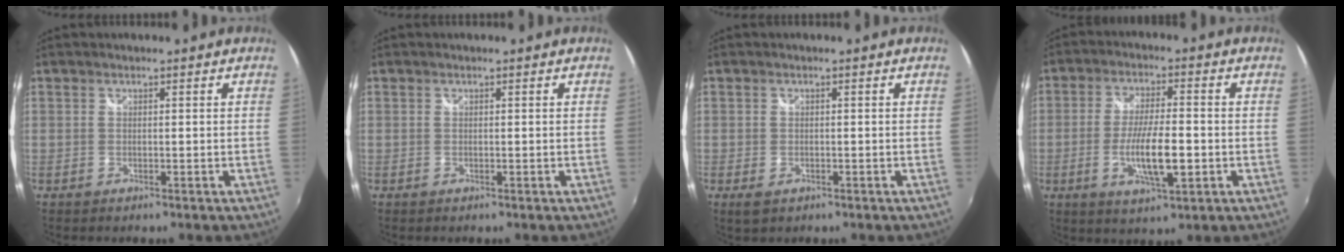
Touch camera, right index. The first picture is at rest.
{"total": 0.0}
{"total": 2.3, "force": [-1.3, 1.4, 1.4], "torque": [-0.026, -0.009, -0.020]}
{"total": 9.7, "force": [-2.5, 2.2, 9.1], "torque": [-0.172, -0.012, -0.042]}